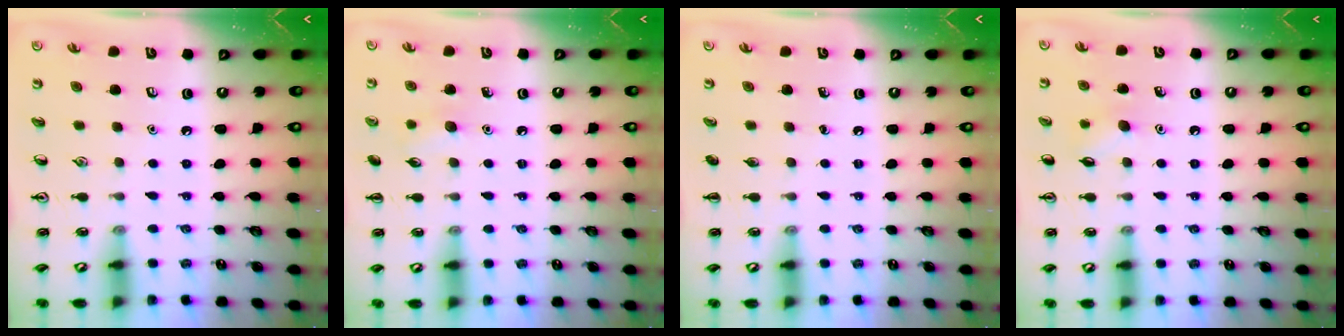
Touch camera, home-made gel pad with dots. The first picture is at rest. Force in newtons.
{"total": 5.7, "press": 5.5, "slide": 1.3}
{"total": 0.0}
{"total": 6.0, "press": 5.8, "slide": 1.7}